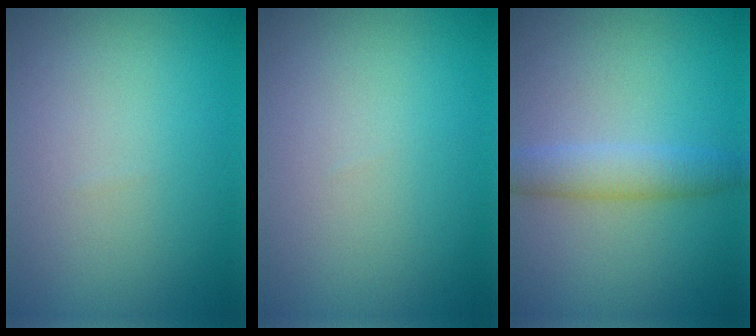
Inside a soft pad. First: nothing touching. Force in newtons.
{"total": 0.0}
{"total": 3.0, "press": 3.0, "slide": 0.1}